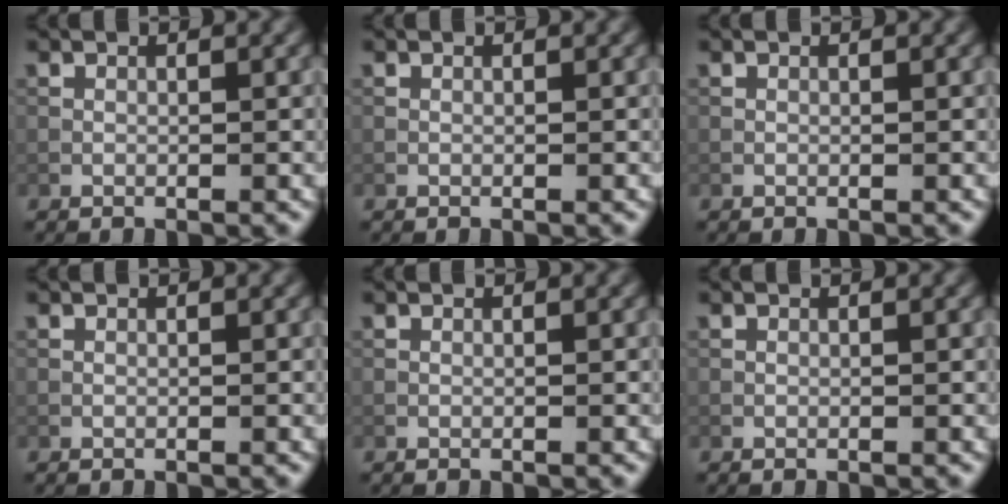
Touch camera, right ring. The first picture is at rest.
{"total": 0.0}
{"total": 0.0}
{"total": 0.0}
{"total": 0.0}
{"total": 0.0}